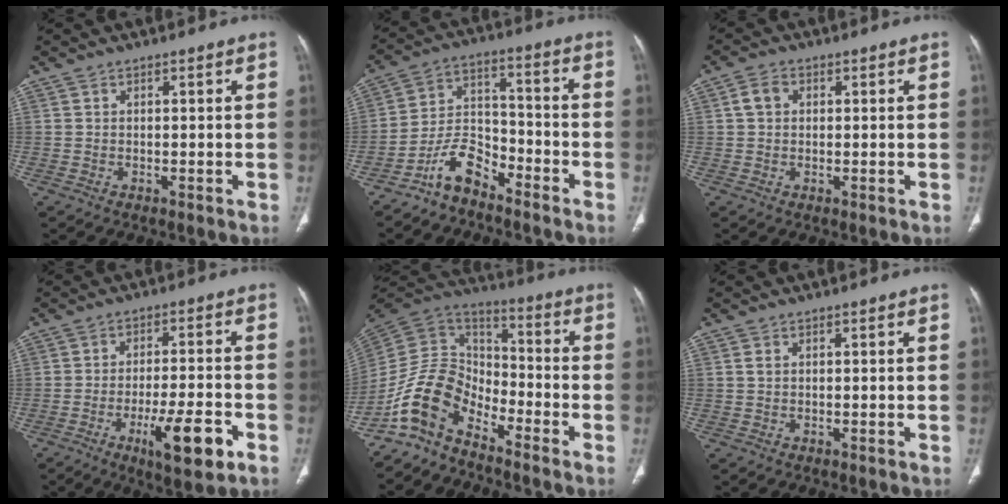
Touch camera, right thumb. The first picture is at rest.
{"total": 8.5, "force": [-6.6, 4.0, 3.6], "torque": [-0.061, 0.066, -0.134]}
{"total": 3.1, "force": [0.7, 2.4, 1.9], "torque": [-0.033, 0.008, 0.011]}
{"total": 11.0, "force": [-5.0, 2.5, 9.5], "torque": [-0.150, 0.014, -0.071]}
{"total": 12.4, "force": [-8.6, 6.7, 5.8], "torque": [-0.101, 0.086, -0.183]}
{"total": 0.7, "force": [0.3, 0.5, 0.5], "torque": [-0.011, 0.002, 0.005]}